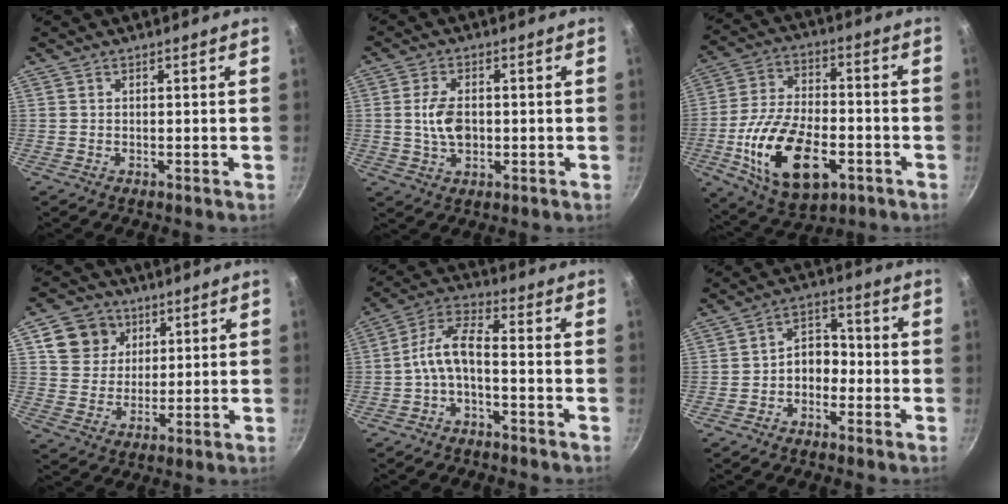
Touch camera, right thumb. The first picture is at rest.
{"total": 6.8, "force": [-0.1, 4.3, 5.3], "torque": [-0.090, 0.005, -0.003]}
{"total": 20.1, "force": [-6.5, 11.1, 15.4], "torque": [-0.273, 0.025, -0.105]}
{"total": 9.6, "force": [4.1, 8.2, 2.9], "torque": [-0.021, -0.005, 0.069]}
{"total": 7.6, "force": [-2.7, 3.1, 6.4], "torque": [-0.138, 0.042, -0.059]}
{"total": 6.4, "force": [-1.9, 4.7, 3.8], "torque": [-0.021, 0.036, -0.042]}